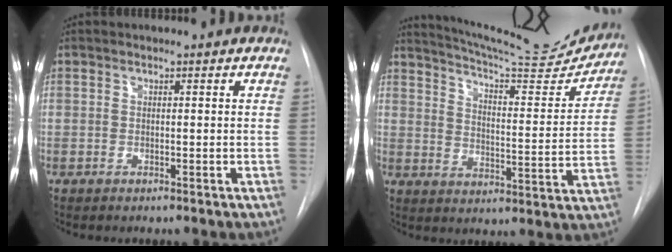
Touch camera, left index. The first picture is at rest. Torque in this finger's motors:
{"motor_torque": [0.64, -1.49, -0.06, 0.00]}